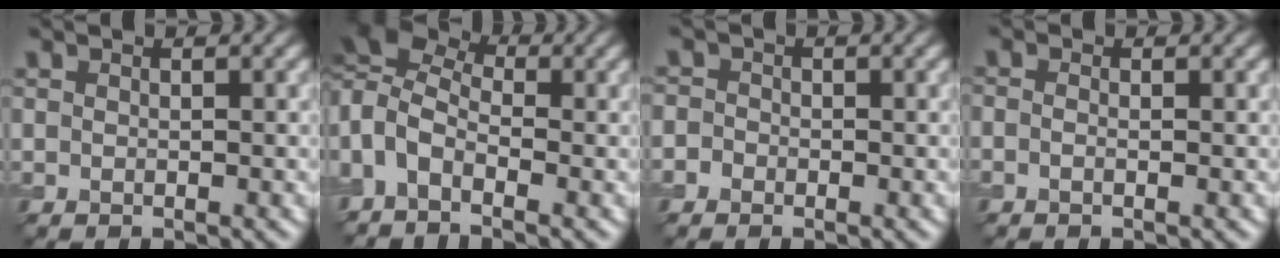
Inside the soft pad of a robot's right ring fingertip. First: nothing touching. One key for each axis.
{"total": 7.3, "fx": 0.3, "fy": 4.3, "fz": 5.9, "tx": -0.144, "ty": 0.011, "tz": -0.008}
{"total": 1.5, "fx": -0.5, "fy": 1.3, "fz": 0.4, "tx": 0.005, "ty": 0.005, "tz": -0.021}
{"total": 1.2, "fx": 0.0, "fy": 0.7, "fz": 1.0, "tx": -0.014, "ty": -0.005, "tz": -0.017}